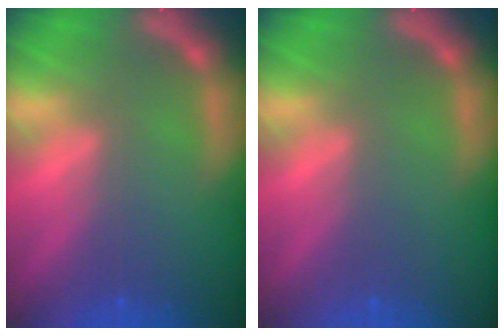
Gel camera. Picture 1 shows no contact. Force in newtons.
{"total": 0.0}